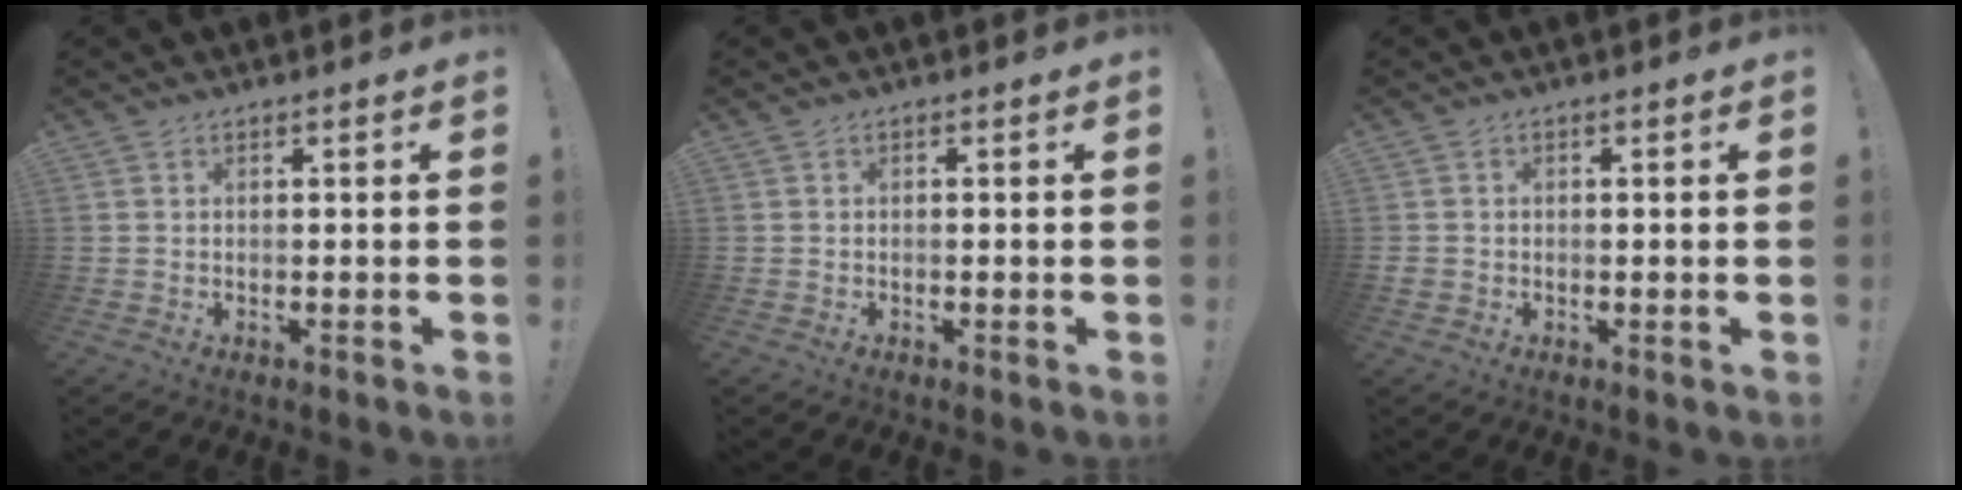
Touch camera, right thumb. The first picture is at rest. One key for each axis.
{"total": 0.0}
{"total": 1.6, "fx": -0.5, "fy": 1.4, "fz": 0.6, "tx": -0.013, "ty": 0.005, "tz": -0.009}